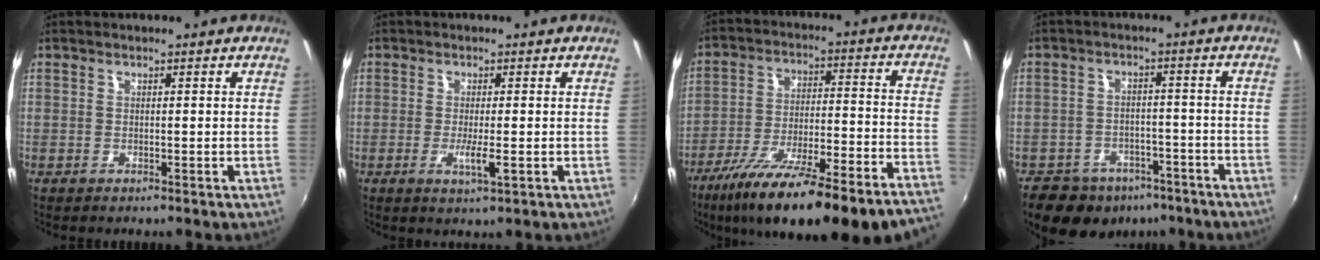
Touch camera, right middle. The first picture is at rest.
{"total": 3.1, "force": [-0.8, 0.2, 3.0], "torque": [-0.059, -0.008, -0.015]}
{"total": 27.5, "force": [-21.8, 2.3, 16.5], "torque": [-0.267, -0.073, -0.322]}
{"total": 16.8, "force": [-11.9, 9.5, 7.1], "torque": [-0.165, -0.002, -0.158]}